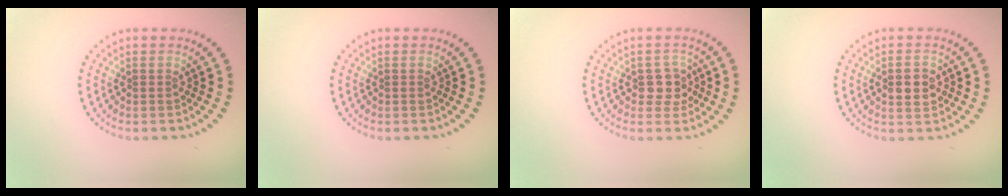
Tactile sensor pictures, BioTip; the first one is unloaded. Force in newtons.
{"total": 0.0}
{"total": 2.2, "press": 2.0, "slide": 0.8}
{"total": 2.3, "press": 2.3, "slide": 0.2}